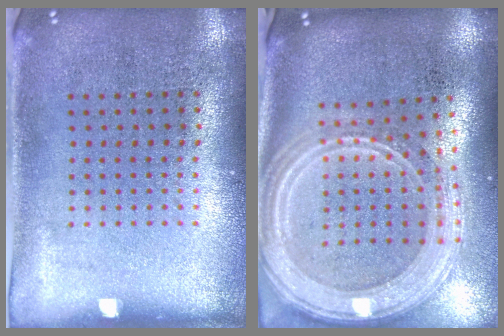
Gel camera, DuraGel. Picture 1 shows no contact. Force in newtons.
{"total": 3.1, "press": 2.5, "slide": 1.8}